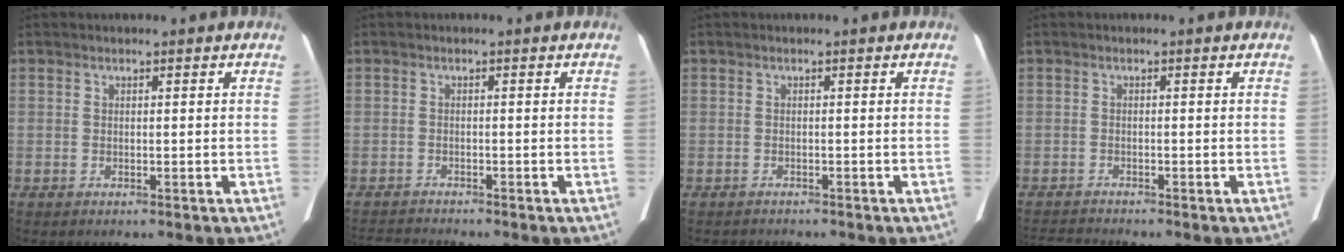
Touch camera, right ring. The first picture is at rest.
{"total": 2.9, "force": [-2.9, -0.6, 0.2], "torque": [-0.009, -0.019, -0.048]}
{"total": 2.2, "force": [-2.0, 0.6, 0.5], "torque": [-0.010, -0.006, -0.023]}
{"total": 2.6, "force": [-2.4, -0.9, 0.0], "torque": [-0.010, -0.019, -0.044]}